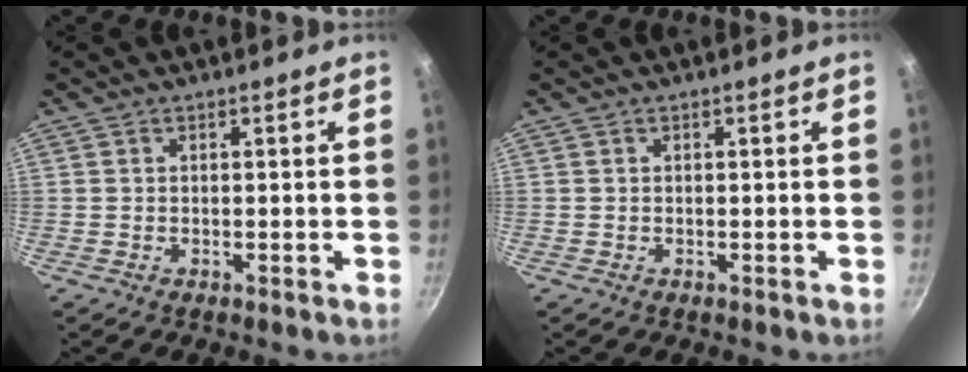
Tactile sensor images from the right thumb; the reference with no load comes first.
{"total": 0.0}